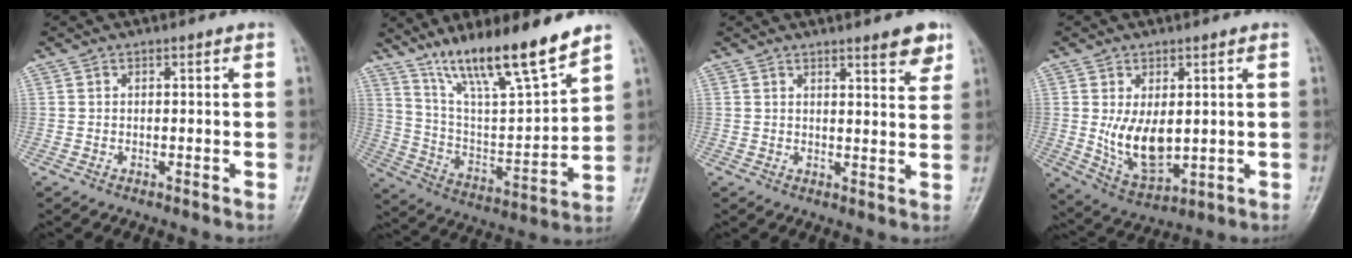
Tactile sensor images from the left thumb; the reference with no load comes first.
{"total": 19.1, "force": [13.8, 2.9, 12.8], "torque": [-0.196, -0.070, 0.250]}
{"total": 5.2, "force": [3.6, 1.0, 3.5], "torque": [-0.035, -0.024, 0.046]}
{"total": 9.2, "force": [0.7, 5.2, 7.6], "torque": [-0.118, -0.023, 0.032]}